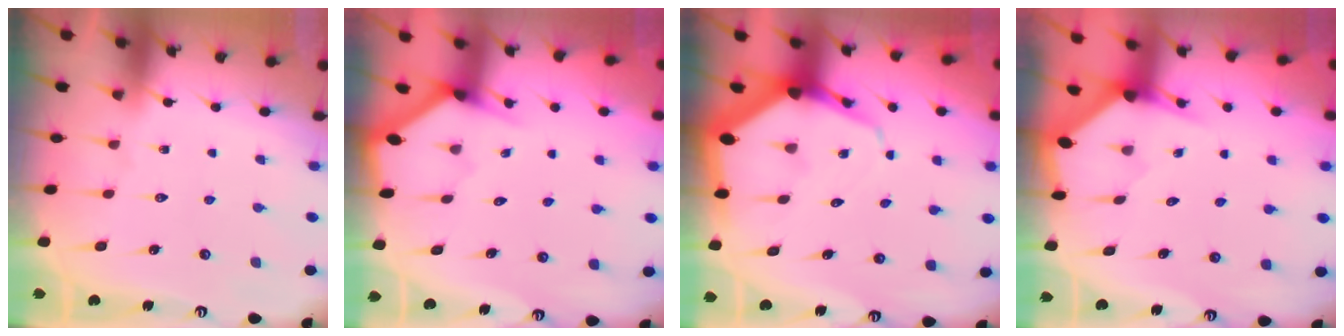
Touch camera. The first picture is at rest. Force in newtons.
{"total": 2.9, "press": 2.9, "slide": 0.2}
{"total": 6.7, "press": 6.7, "slide": 0.8}
{"total": 2.7, "press": 2.7, "slide": 0.2}